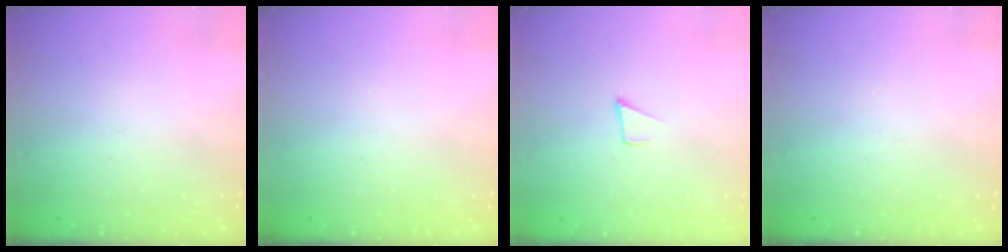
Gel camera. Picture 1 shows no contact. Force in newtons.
{"total": 0.0}
{"total": 1.2, "press": 1.2, "slide": 0.1}
{"total": 0.0}